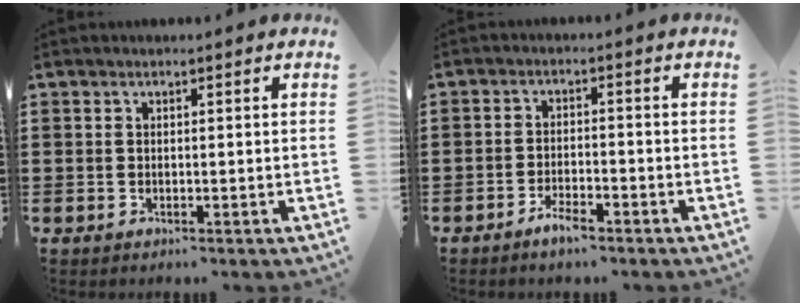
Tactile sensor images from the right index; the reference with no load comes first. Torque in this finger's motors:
{"motor_torque": [-0.06, -0.15, 0.09, 0.05]}